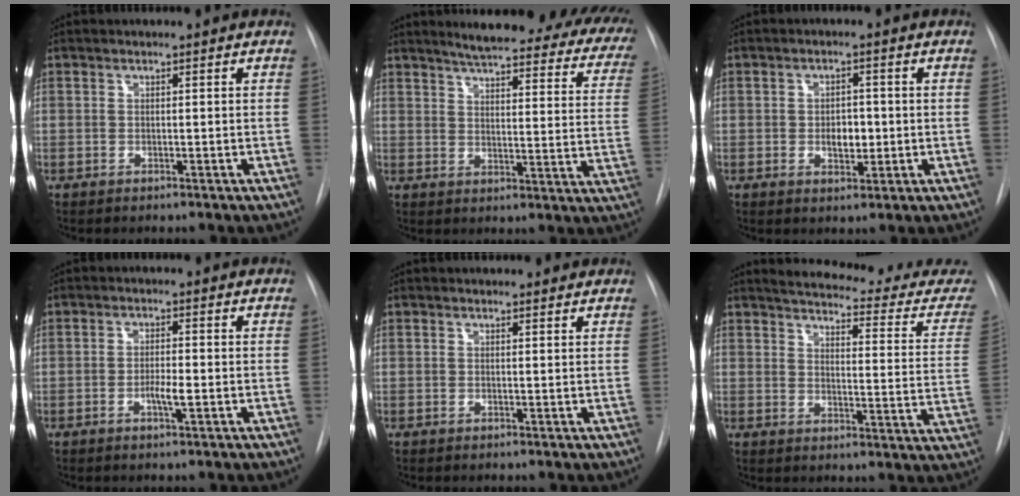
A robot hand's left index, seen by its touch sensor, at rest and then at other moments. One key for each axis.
{"total": 23.0, "fx": 19.3, "fy": 4.3, "fz": 11.8, "tx": -0.144, "ty": -0.051, "tz": 0.207}
{"total": 3.7, "fx": -1.5, "fy": 2.1, "fz": 2.6, "tx": -0.034, "ty": -0.004, "tz": -0.017}
{"total": 3.0, "fx": -2.0, "fy": 0.2, "fz": 2.2, "tx": -0.039, "ty": -0.006, "tz": -0.031}
{"total": 1.8, "fx": 1.7, "fy": 0.7, "fz": 0.2, "tx": -0.001, "ty": 0.003, "tz": 0.010}
{"total": 20.4, "fx": 19.2, "fy": 2.8, "fz": 6.5, "tx": -0.070, "ty": -0.088, "tz": 0.211}